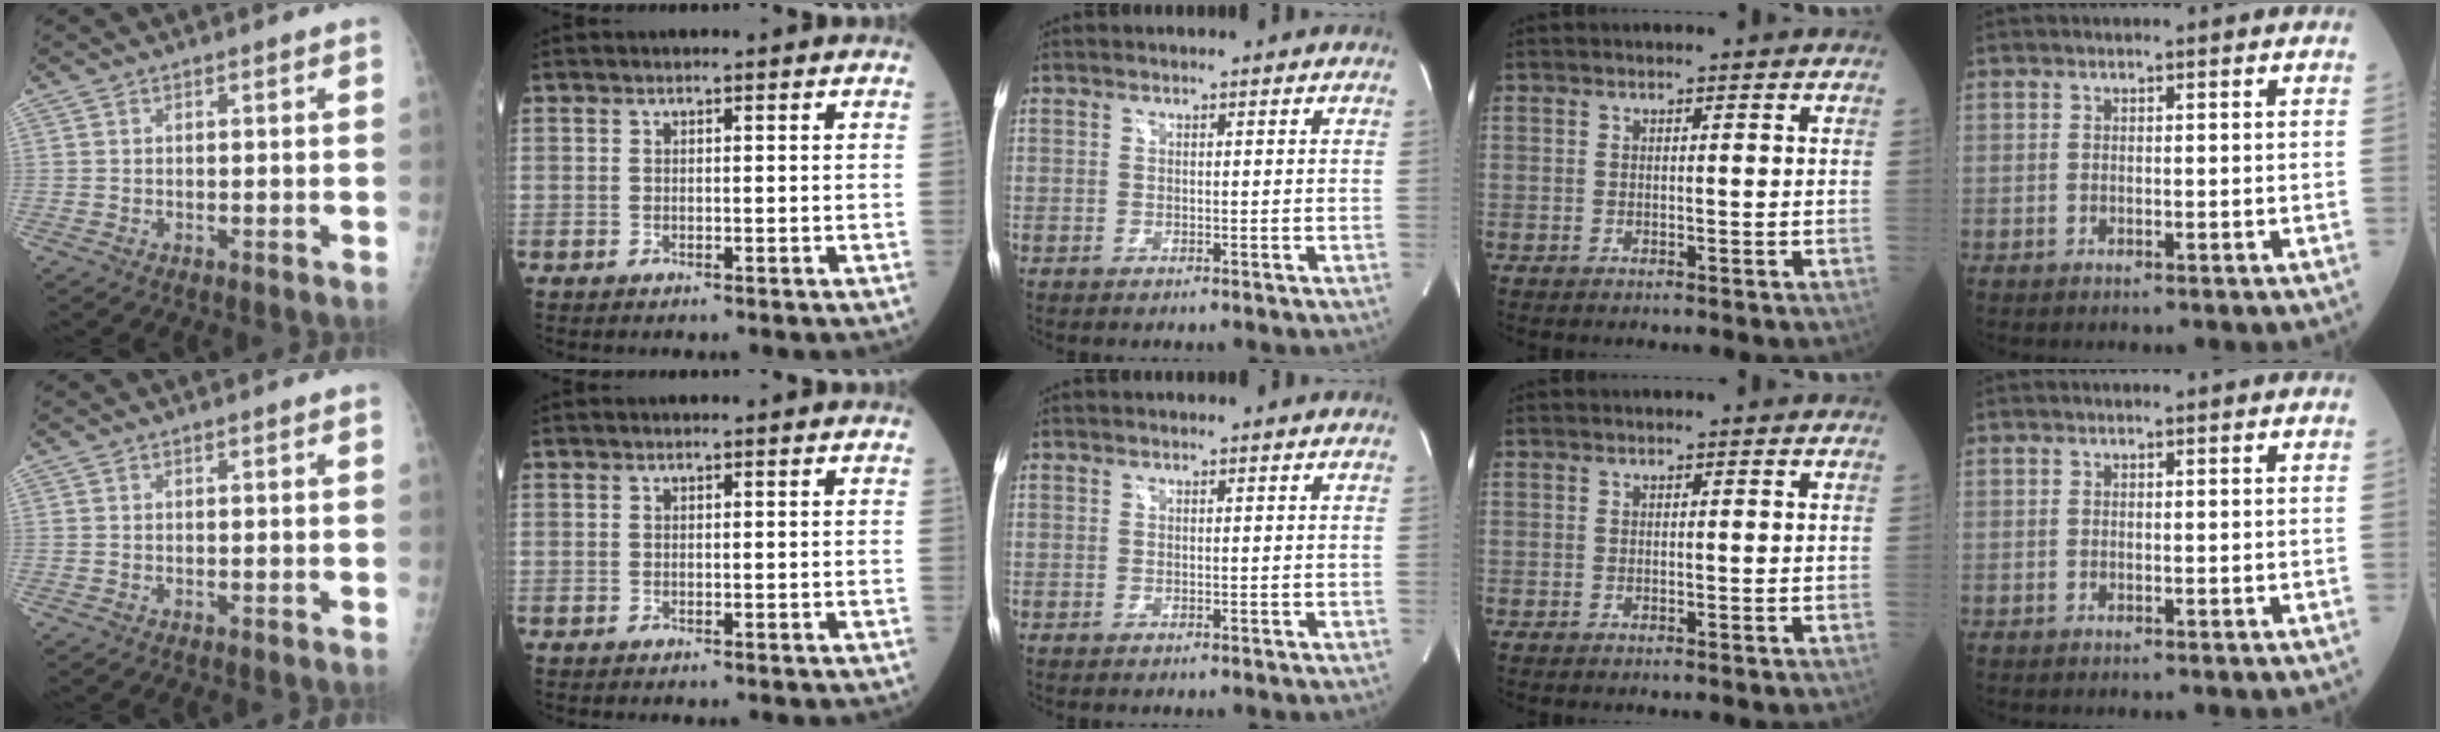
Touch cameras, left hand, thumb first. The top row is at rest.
{}